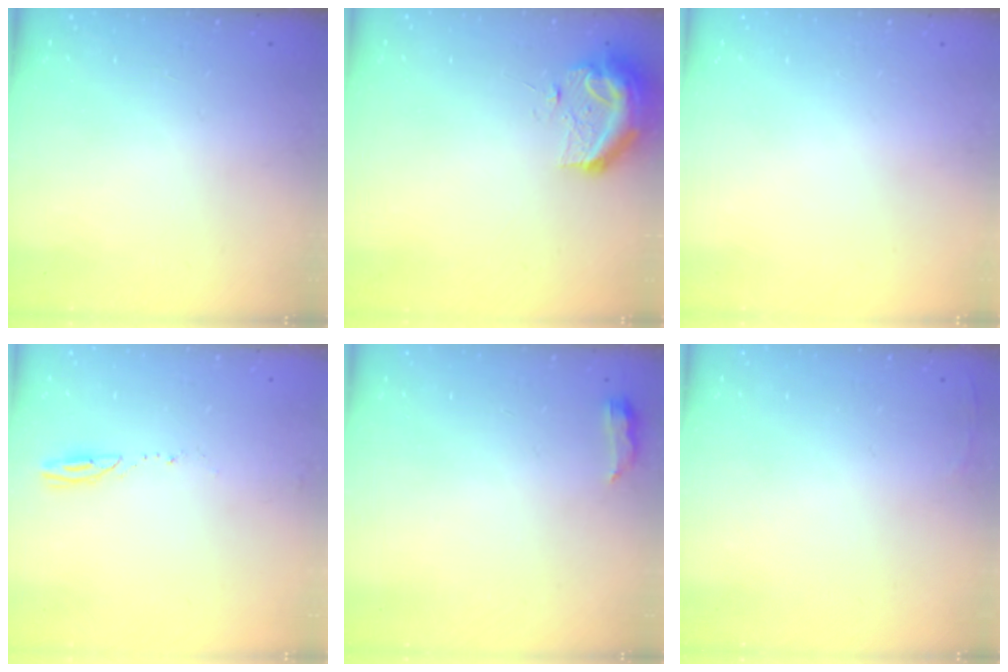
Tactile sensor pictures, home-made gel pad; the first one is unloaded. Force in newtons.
{"total": 10.2, "press": 10.2, "slide": 0.3}
{"total": 0.0}
{"total": 2.6, "press": 2.6, "slide": 0.3}
{"total": 4.0, "press": 3.7, "slide": 1.3}
{"total": 2.5, "press": 2.4, "slide": 0.9}